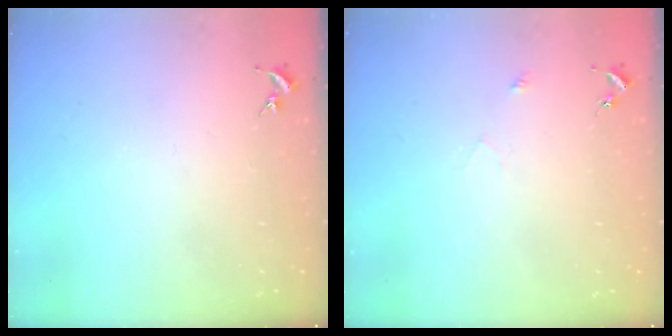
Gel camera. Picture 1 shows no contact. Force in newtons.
{"total": 2.5, "press": 2.5, "slide": 0.2}